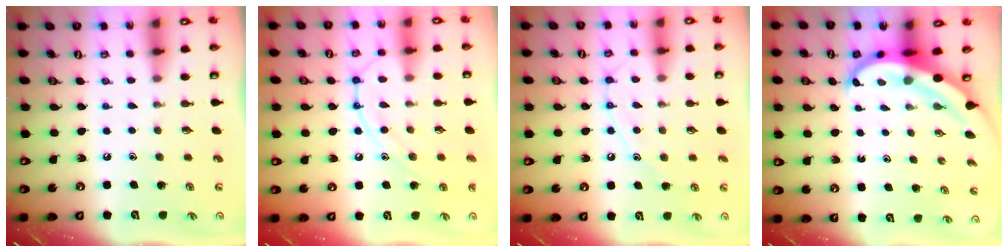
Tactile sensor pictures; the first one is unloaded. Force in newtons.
{"total": 11.5, "press": 11.5, "slide": 0.5}
{"total": 9.0, "press": 9.0, "slide": 0.4}
{"total": 5.3, "press": 5.2, "slide": 0.5}